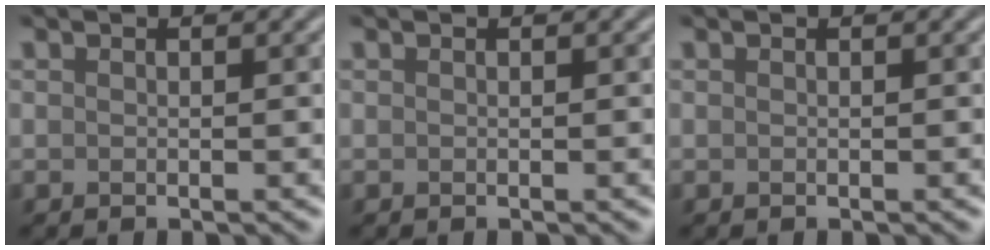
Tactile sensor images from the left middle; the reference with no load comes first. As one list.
[{"total": 0.0}, {"total": 0.0}]